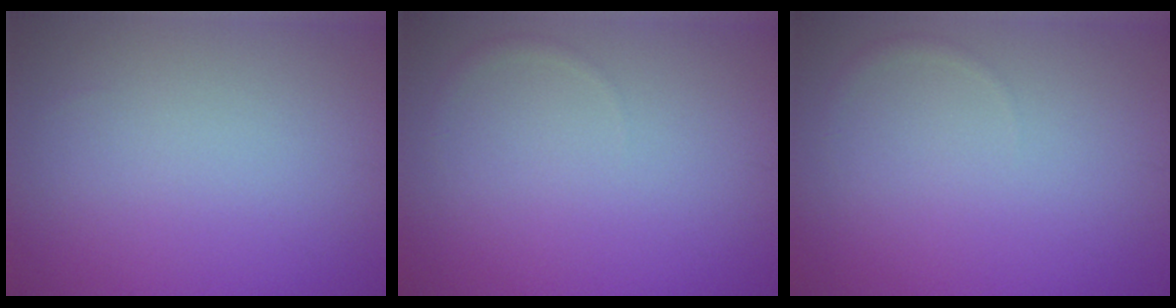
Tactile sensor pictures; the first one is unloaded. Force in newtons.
{"total": 0.5, "press": 0.5, "slide": 0.0}
{"total": 0.5, "press": 0.5, "slide": 0.0}